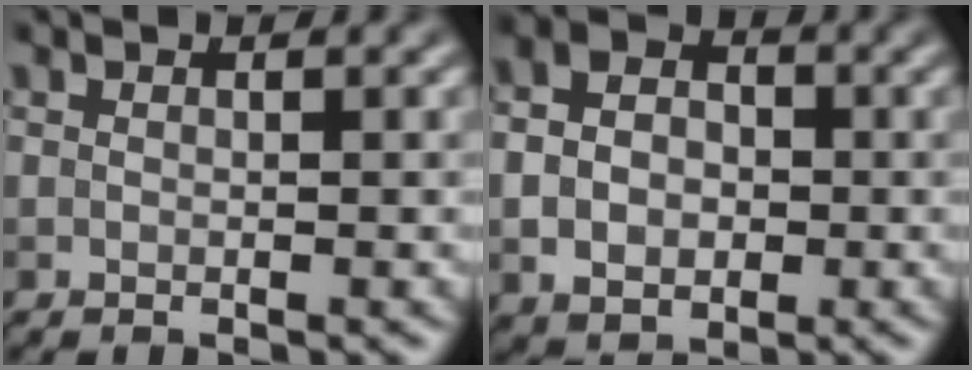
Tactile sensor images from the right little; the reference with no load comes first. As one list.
[{"total": 5.2, "force": [-0.3, 4.0, 3.3], "torque": [-0.066, 0.002, -0.012]}]